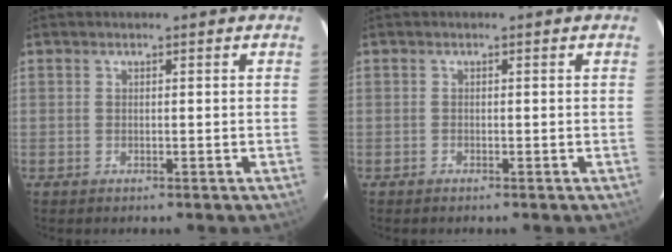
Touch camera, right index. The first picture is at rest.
{"total": 0.0}